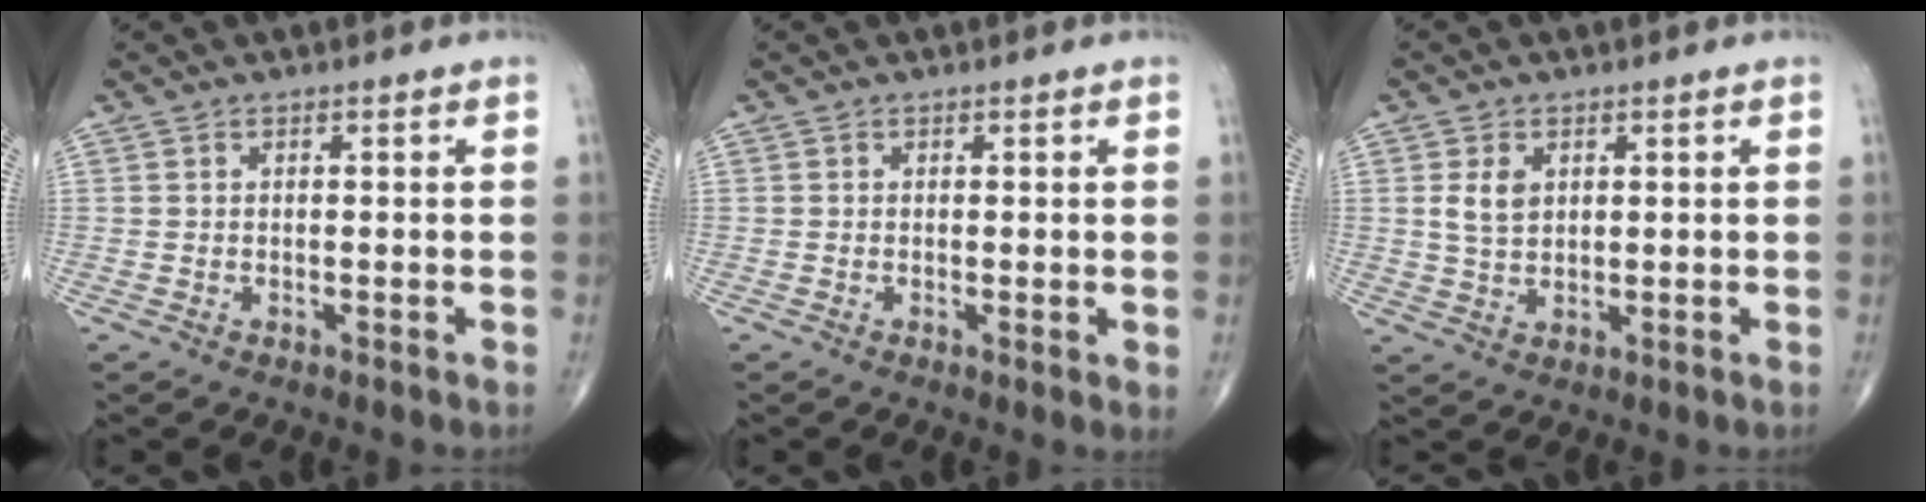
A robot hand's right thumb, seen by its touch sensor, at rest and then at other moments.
{"total": 1.2, "force": [0.1, 0.3, 1.2], "torque": [-0.020, -0.006, -0.002]}
{"total": 4.3, "force": [1.3, 3.0, 2.8], "torque": [-0.043, -0.007, 0.028]}